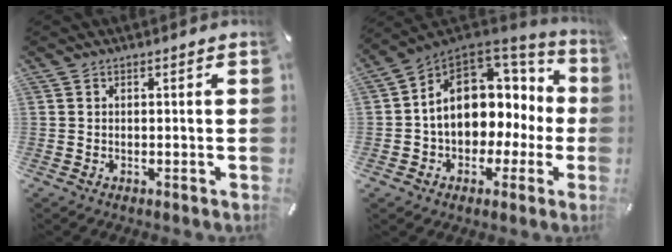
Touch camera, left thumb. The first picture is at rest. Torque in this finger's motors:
{"motor_torque": [2.38, 2.63, 1.18, -0.13, 0.66]}